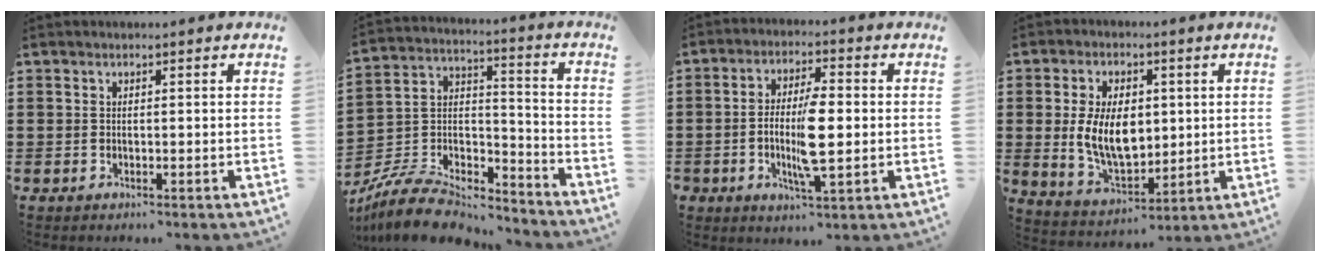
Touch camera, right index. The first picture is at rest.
{"total": 9.1, "force": [-8.3, 2.6, 2.7], "torque": [-0.062, 0.010, -0.163]}
{"total": 8.1, "force": [-1.2, 2.5, 7.7], "torque": [-0.152, -0.005, -0.024]}
{"total": 9.4, "force": [0.5, 5.8, 7.4], "torque": [-0.160, 0.005, 0.006]}